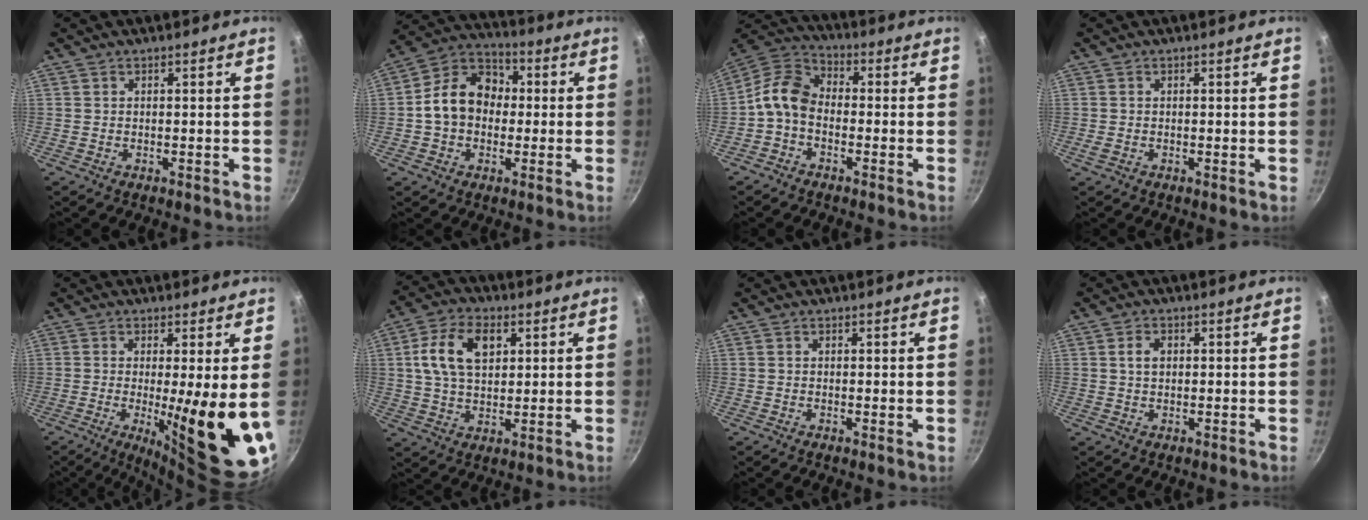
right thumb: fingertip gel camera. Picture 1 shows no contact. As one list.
[{"total": 13.1, "force": [0.0, 10.3, 8.0], "torque": [-0.096, 0.035, -0.021]}, {"total": 8.5, "force": [-2.1, 6.1, 5.6], "torque": [-0.101, 0.041, -0.062]}, {"total": 0.6, "force": [-0.1, 0.4, 0.5], "torque": [-0.011, -0.002, -0.004]}, {"total": 15.3, "force": [-1.2, 2.2, 15.1], "torque": [-0.203, -0.034, -0.010]}, {"total": 11.7, "force": [3.2, 7.5, 8.3], "torque": [-0.140, 0.007, 0.051]}, {"total": 0.0}, {"total": 2.8, "force": [0.6, 2.0, 1.9], "torque": [-0.026, 0.004, 0.010]}]